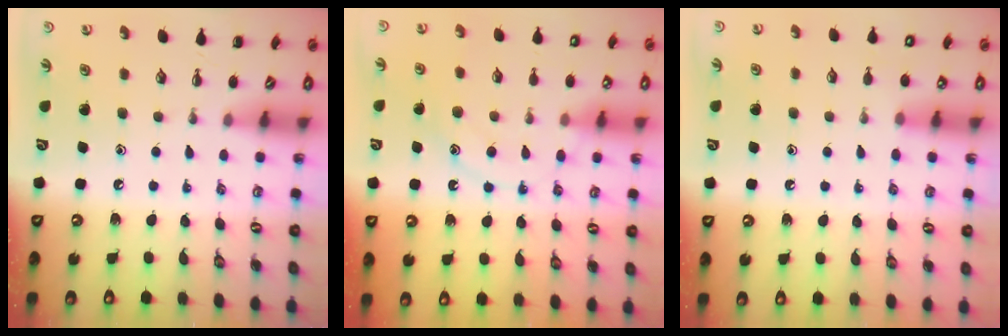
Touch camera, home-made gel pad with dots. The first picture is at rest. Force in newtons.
{"total": 11.5, "press": 11.5, "slide": 0.8}
{"total": 6.8, "press": 6.6, "slide": 1.9}